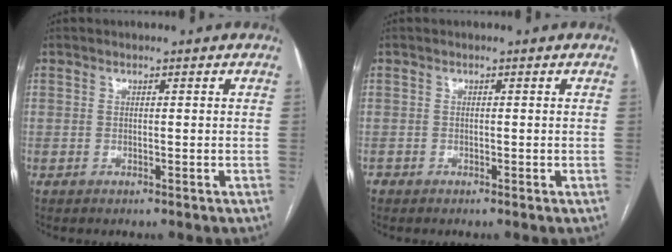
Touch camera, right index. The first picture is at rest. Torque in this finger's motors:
{"motor_torque": [-1.35, 0.79, -0.69, -0.21]}